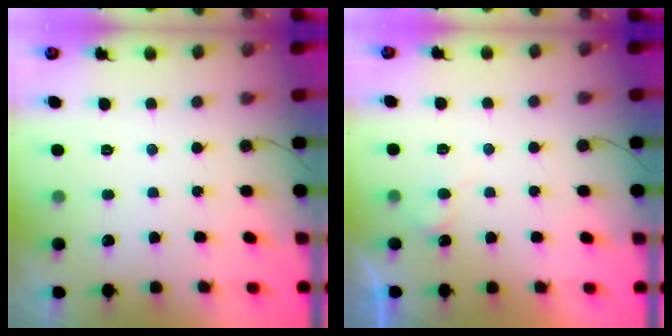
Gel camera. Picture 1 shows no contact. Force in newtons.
{"total": 5.9, "press": 5.9, "slide": 0.5}